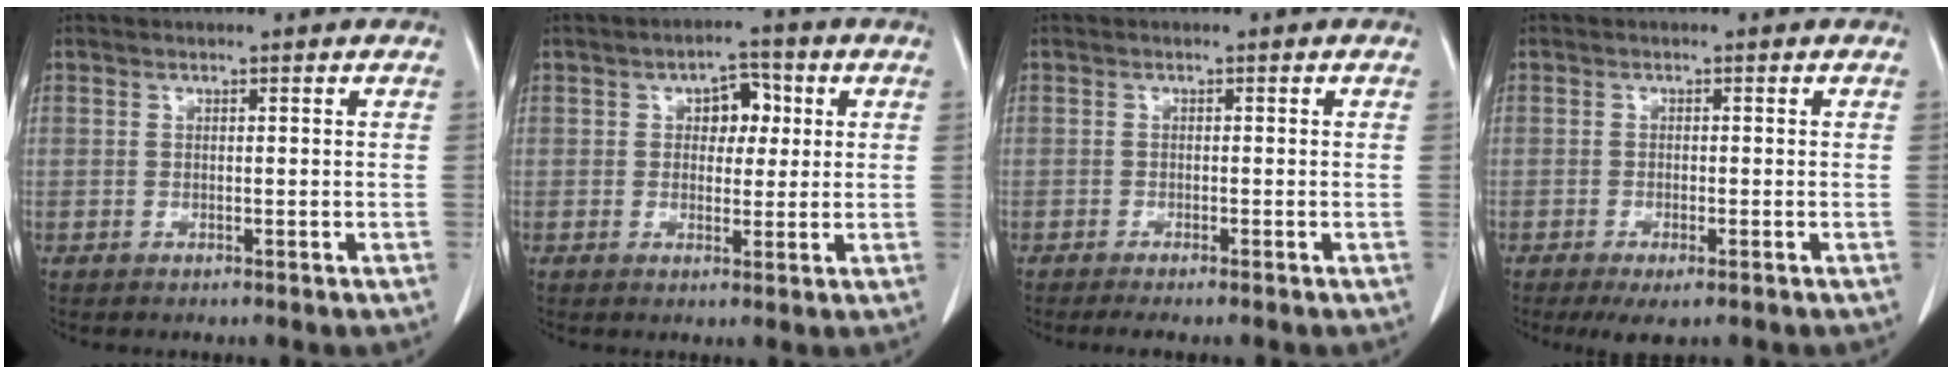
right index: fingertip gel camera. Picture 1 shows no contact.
{"total": 4.8, "force": [1.2, 3.0, 3.5], "torque": [-0.045, 0.015, 0.017]}
{"total": 2.8, "force": [-2.3, 0.0, 1.6], "torque": [-0.021, -0.005, -0.034]}
{"total": 3.6, "force": [-2.2, 0.9, 2.8], "torque": [-0.046, -0.008, -0.031]}